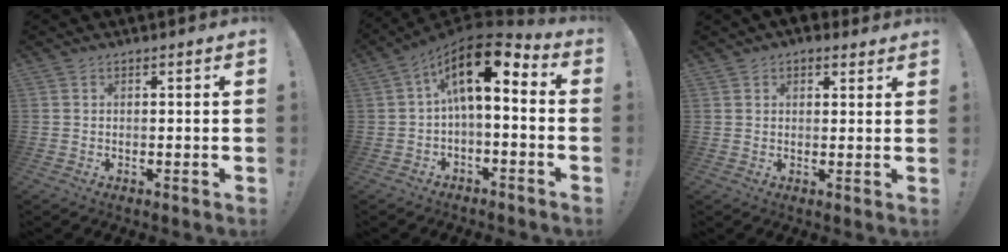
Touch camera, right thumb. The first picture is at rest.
{"total": 12.4, "force": [3.6, 4.6, 10.9], "torque": [-0.188, -0.021, 0.058]}
{"total": 2.8, "force": [1.9, 2.0, 0.5], "torque": [0.001, -0.004, 0.034]}